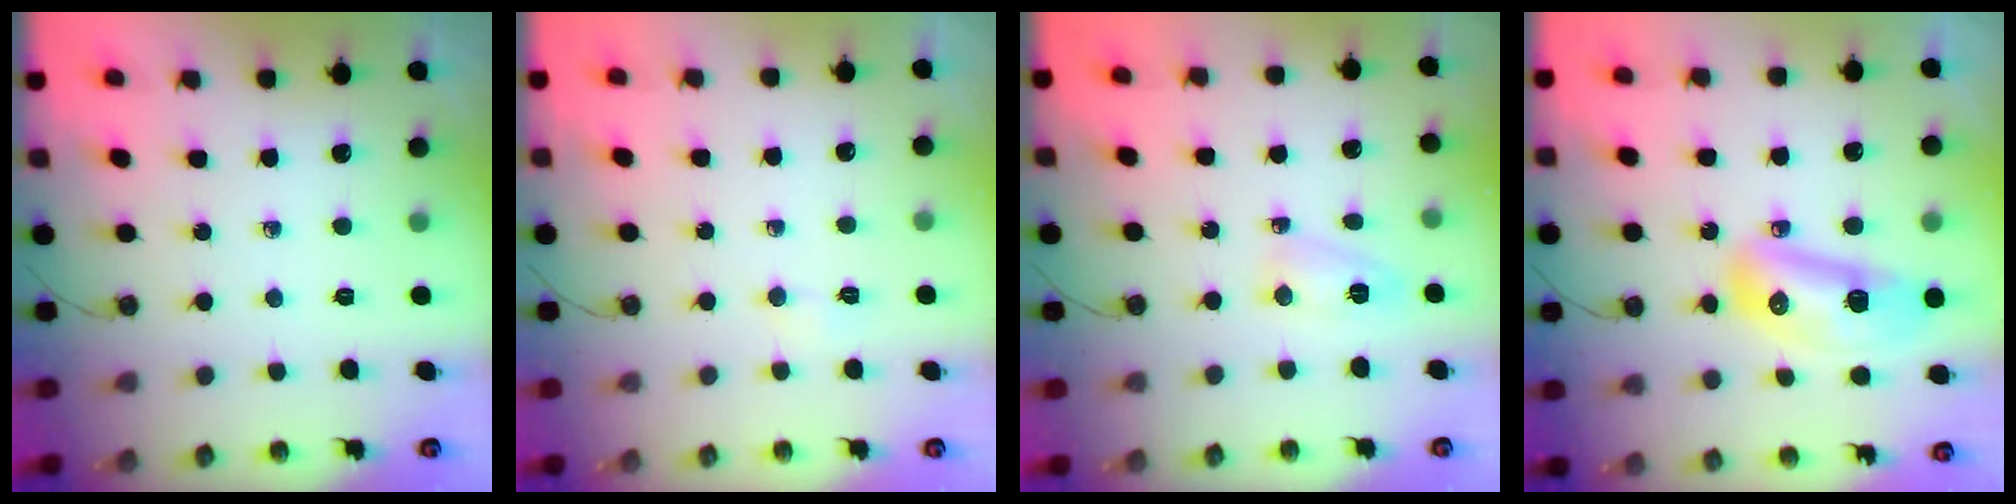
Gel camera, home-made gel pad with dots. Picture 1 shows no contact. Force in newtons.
{"total": 2.6, "press": 2.5, "slide": 0.5}
{"total": 3.8, "press": 3.6, "slide": 1.0}
{"total": 13.7, "press": 13.6, "slide": 1.7}